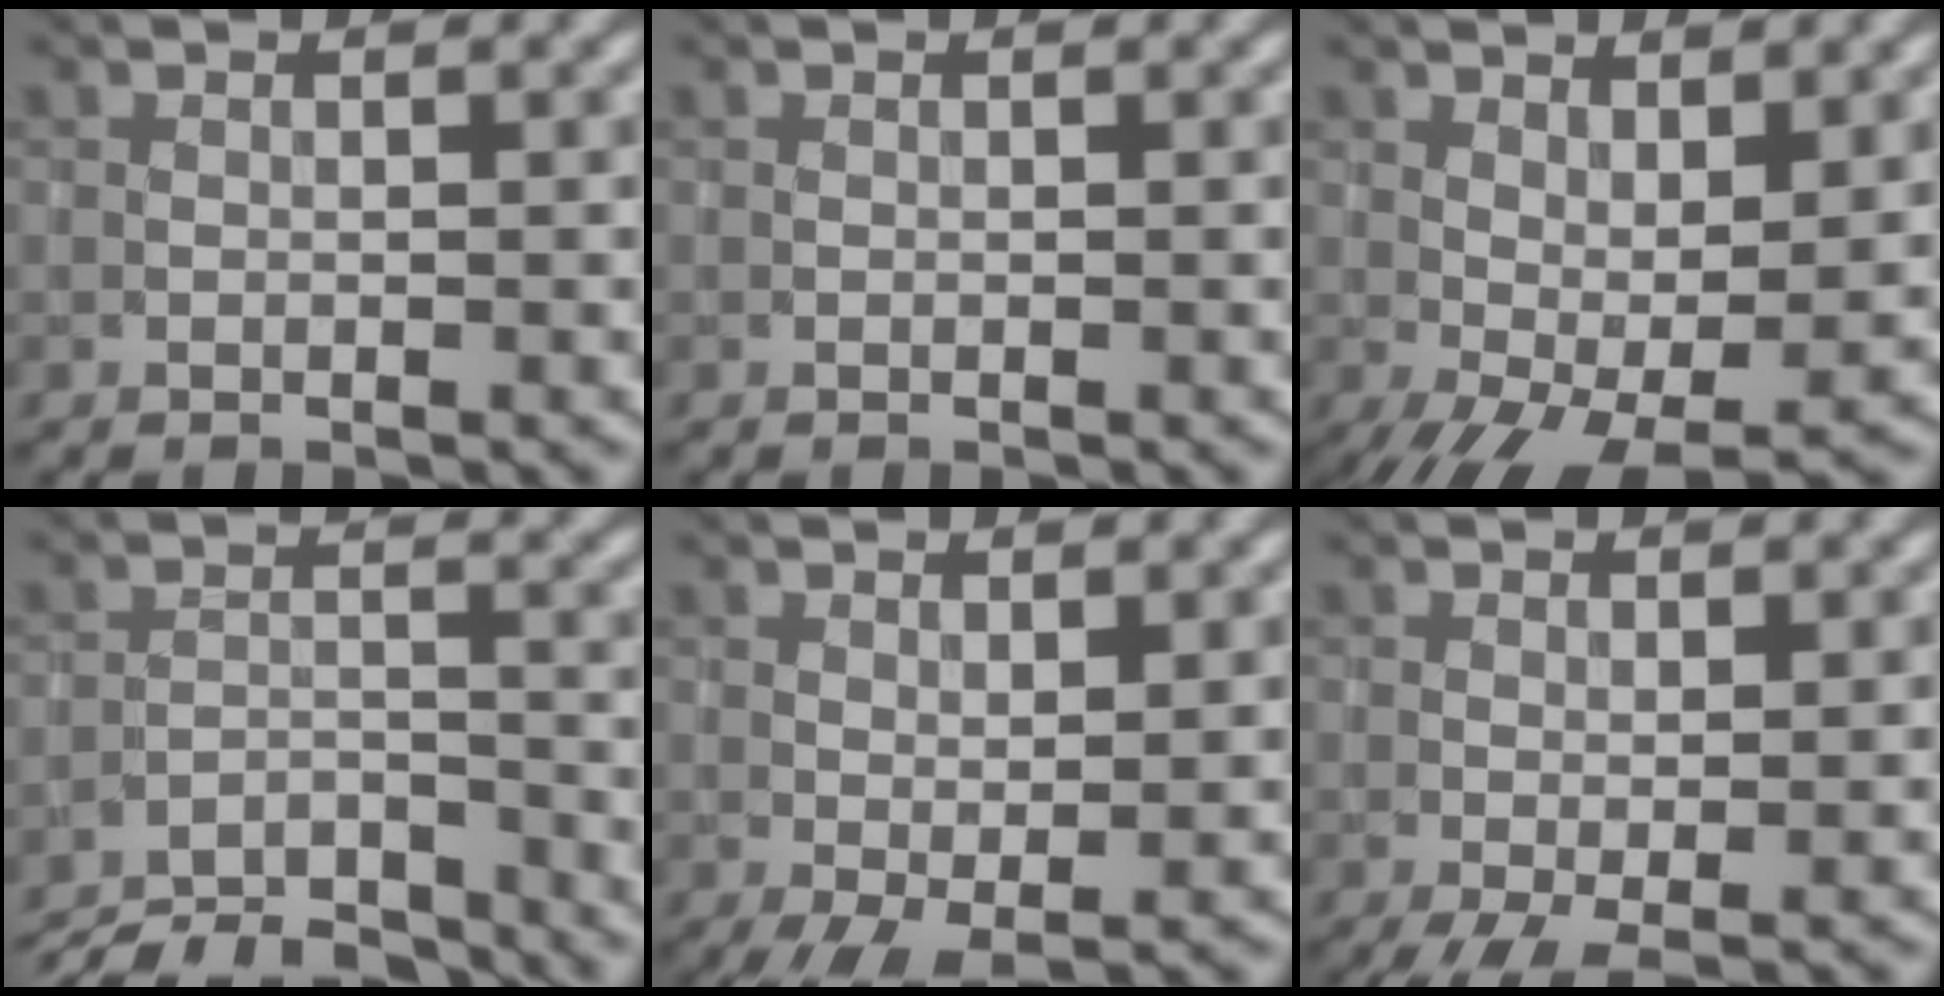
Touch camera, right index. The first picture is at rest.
{"total": 0.0}
{"total": 6.6, "force": [-0.6, 2.8, 6.0], "torque": [-0.107, -0.003, -0.004]}
{"total": 7.8, "force": [-7.5, 1.4, 1.8], "torque": [-0.026, -0.002, -0.134]}
{"total": 1.8, "force": [-0.1, 0.6, 1.7], "torque": [-0.035, -0.004, 0.000]}
{"total": 2.0, "force": [-0.6, 0.5, 1.8], "torque": [-0.038, -0.006, -0.010]}